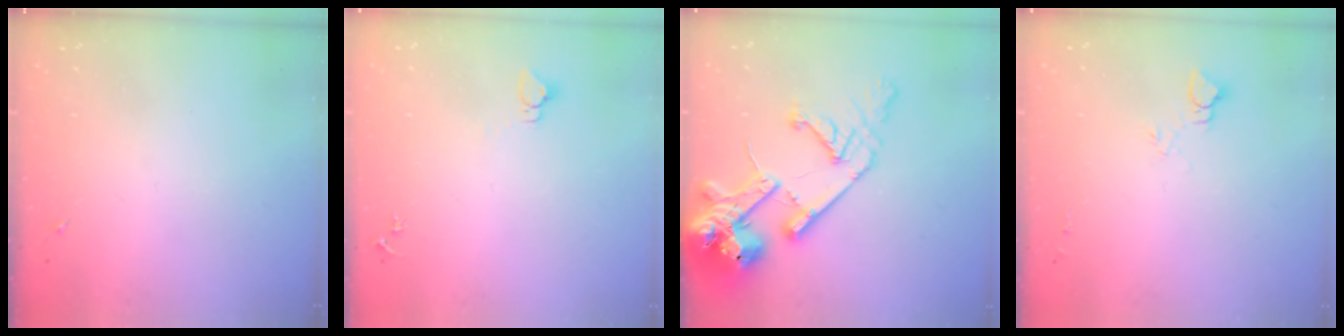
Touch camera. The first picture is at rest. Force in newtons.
{"total": 2.9, "press": 2.9, "slide": 0.1}
{"total": 20.3, "press": 20.1, "slide": 2.7}
{"total": 6.0, "press": 6.0, "slide": 0.4}